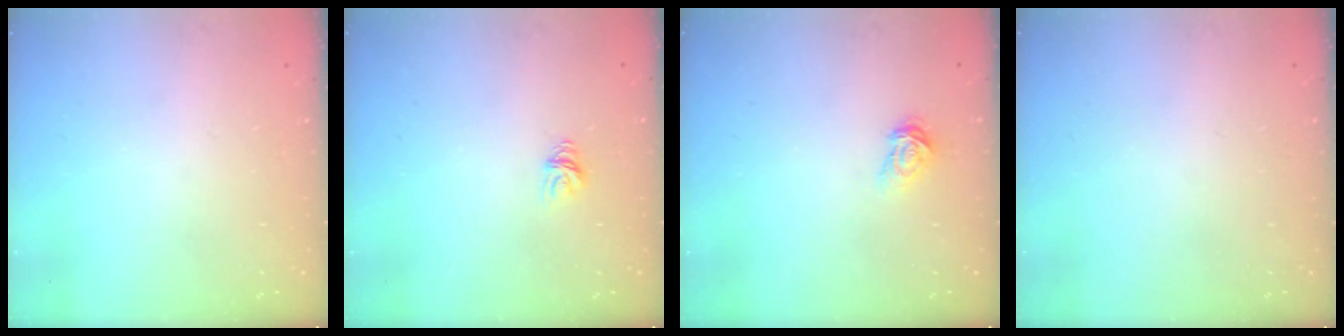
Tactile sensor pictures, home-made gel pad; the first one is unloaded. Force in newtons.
{"total": 5.6, "press": 5.6, "slide": 0.1}
{"total": 3.6, "press": 3.6, "slide": 0.1}
{"total": 0.0}